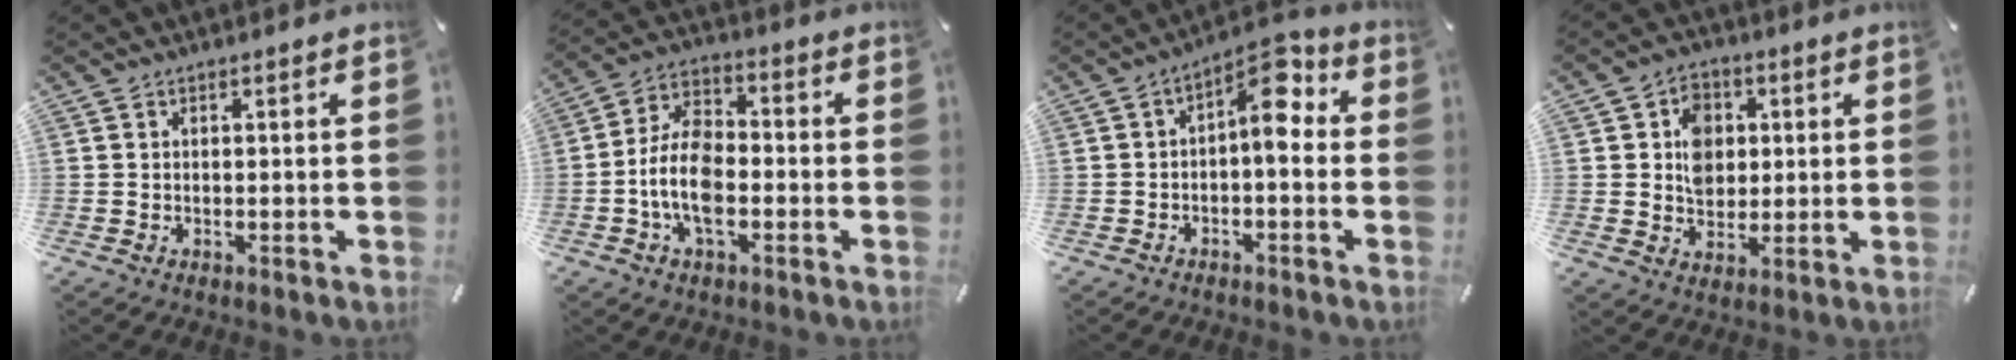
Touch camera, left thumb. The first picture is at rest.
{"total": 11.4, "force": [-3.4, 6.7, 8.6], "torque": [-0.184, 0.011, -0.062]}
{"total": 8.6, "force": [1.9, 4.1, 7.3], "torque": [-0.109, -0.017, 0.029]}
{"total": 7.7, "force": [1.1, 6.6, 3.9], "torque": [-0.058, 0.006, 0.018]}